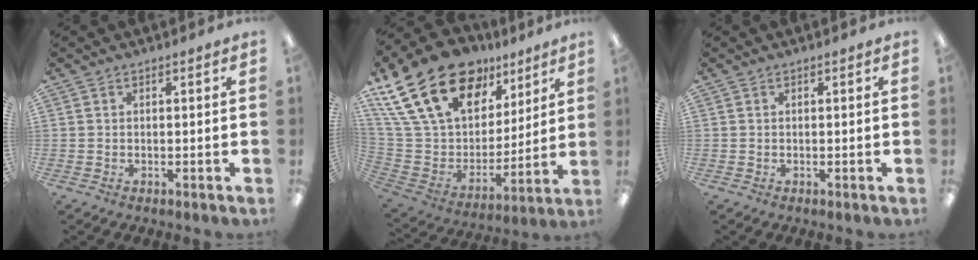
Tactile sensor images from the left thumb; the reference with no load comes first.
{"total": 26.1, "force": [15.1, 15.5, 14.6], "torque": [-0.289, -0.073, 0.285]}
{"total": 0.0}